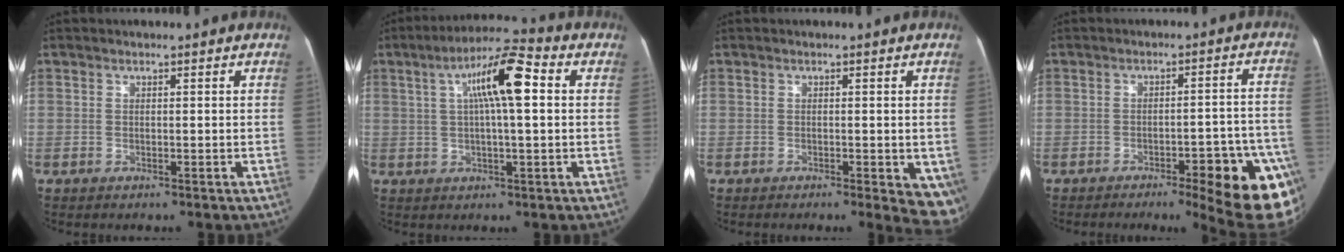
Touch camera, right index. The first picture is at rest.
{"total": 10.5, "force": [2.4, 1.5, 10.2], "torque": [-0.180, 0.028, 0.034]}
{"total": 6.8, "force": [-2.7, 2.2, 5.9], "torque": [-0.057, -0.013, -0.036]}
{"total": 14.9, "force": [-8.0, 2.1, 12.4], "torque": [-0.063, 0.018, -0.095]}